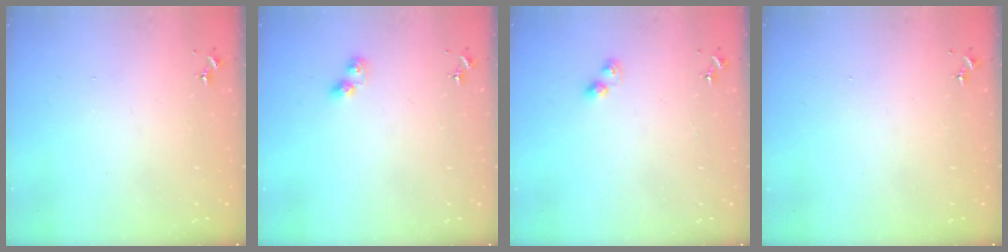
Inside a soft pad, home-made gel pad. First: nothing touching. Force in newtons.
{"total": 5.1, "press": 5.1, "slide": 0.4}
{"total": 3.8, "press": 3.8, "slide": 0.4}
{"total": 0.0}